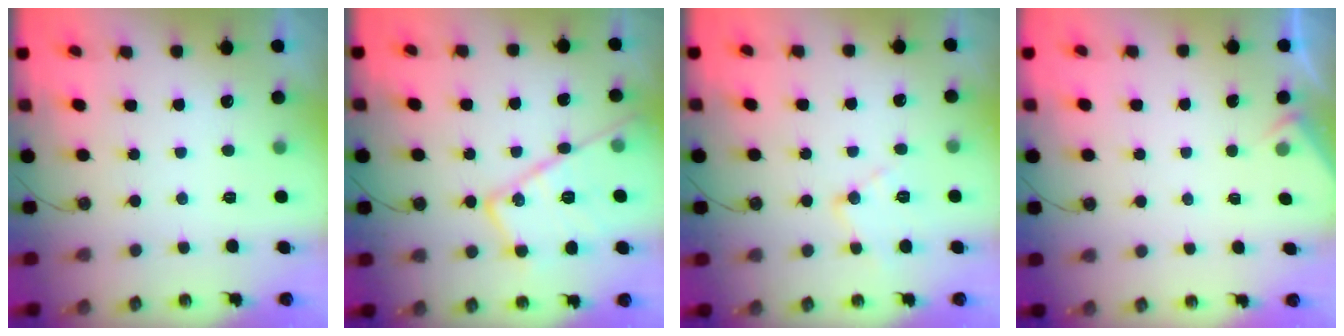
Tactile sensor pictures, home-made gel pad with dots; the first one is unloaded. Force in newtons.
{"total": 19.8, "press": 19.8, "slide": 1.3}
{"total": 10.2, "press": 10.2, "slide": 0.7}
{"total": 2.8, "press": 2.7, "slide": 0.4}